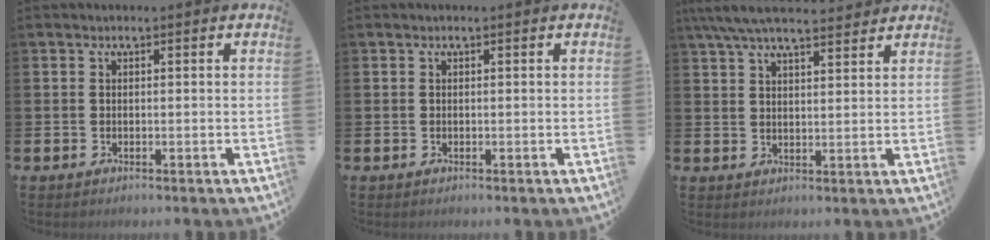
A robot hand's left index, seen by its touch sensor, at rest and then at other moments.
{"total": 0.0}
{"total": 6.5, "force": [5.9, 1.2, 2.3], "torque": [-0.059, -0.019, 0.108]}